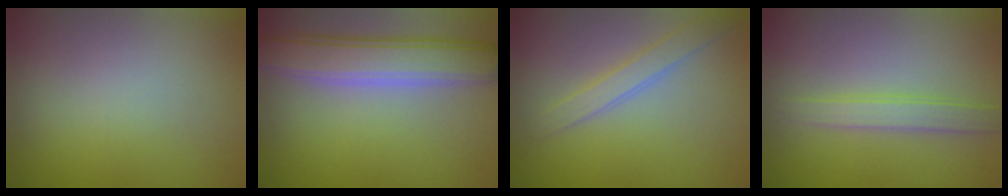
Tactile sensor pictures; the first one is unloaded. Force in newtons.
{"total": 5.3, "press": 5.3, "slide": 0.4}
{"total": 2.0, "press": 2.0, "slide": 0.1}
{"total": 2.2, "press": 2.2, "slide": 0.1}